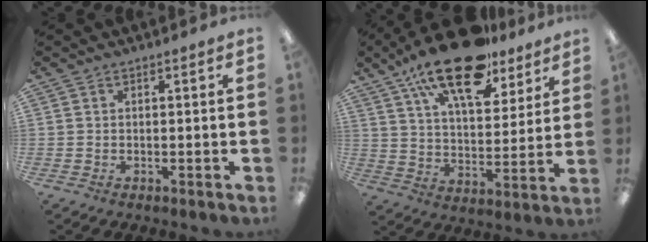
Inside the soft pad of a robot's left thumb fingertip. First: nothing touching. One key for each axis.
{"total": 21.7, "fx": 15.0, "fy": 8.8, "fz": 13.0, "tx": -0.215, "ty": -0.074, "tz": 0.254}